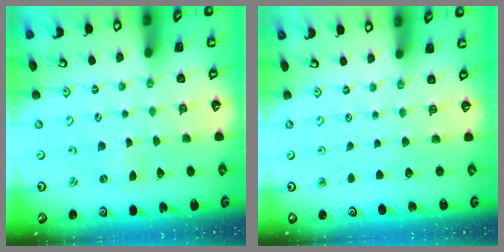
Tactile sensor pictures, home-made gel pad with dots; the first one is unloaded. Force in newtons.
{"total": 0.0}